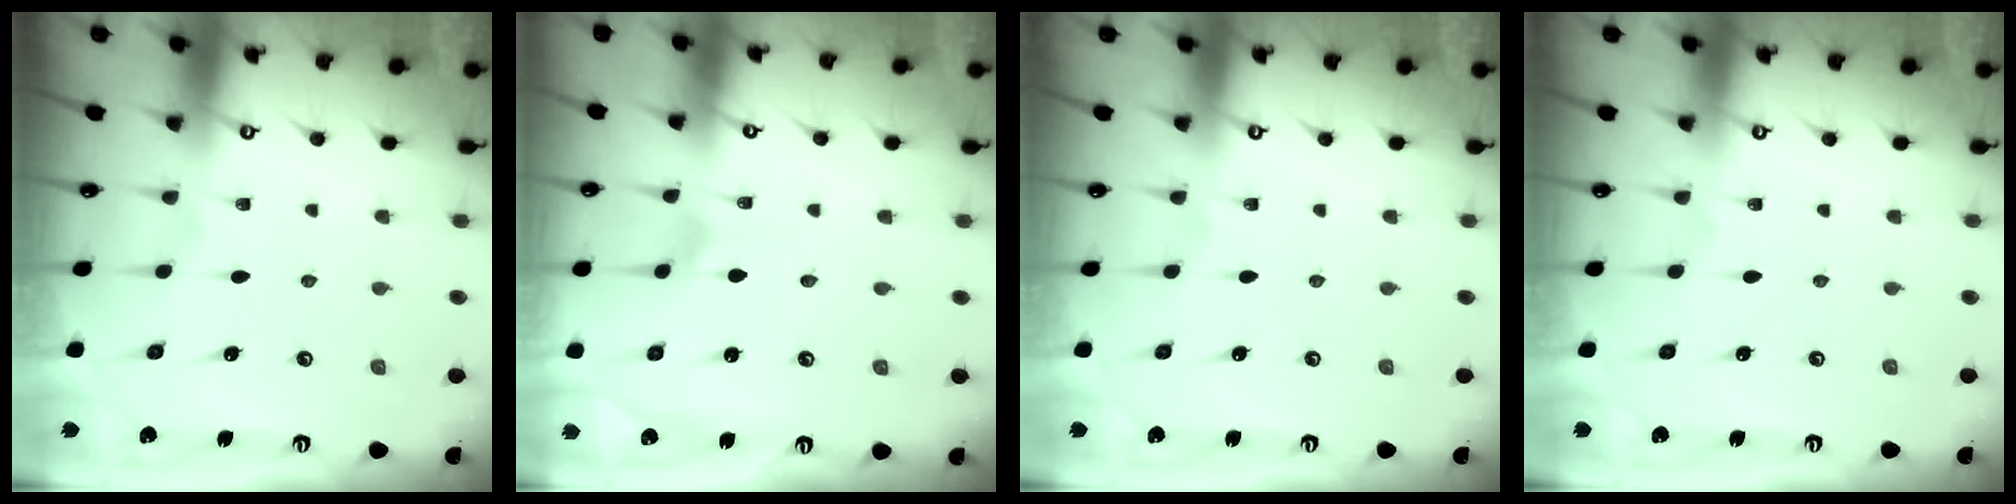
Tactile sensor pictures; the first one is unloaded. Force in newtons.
{"total": 0.5, "press": 0.5, "slide": 0.0}
{"total": 0.0}
{"total": 0.0}